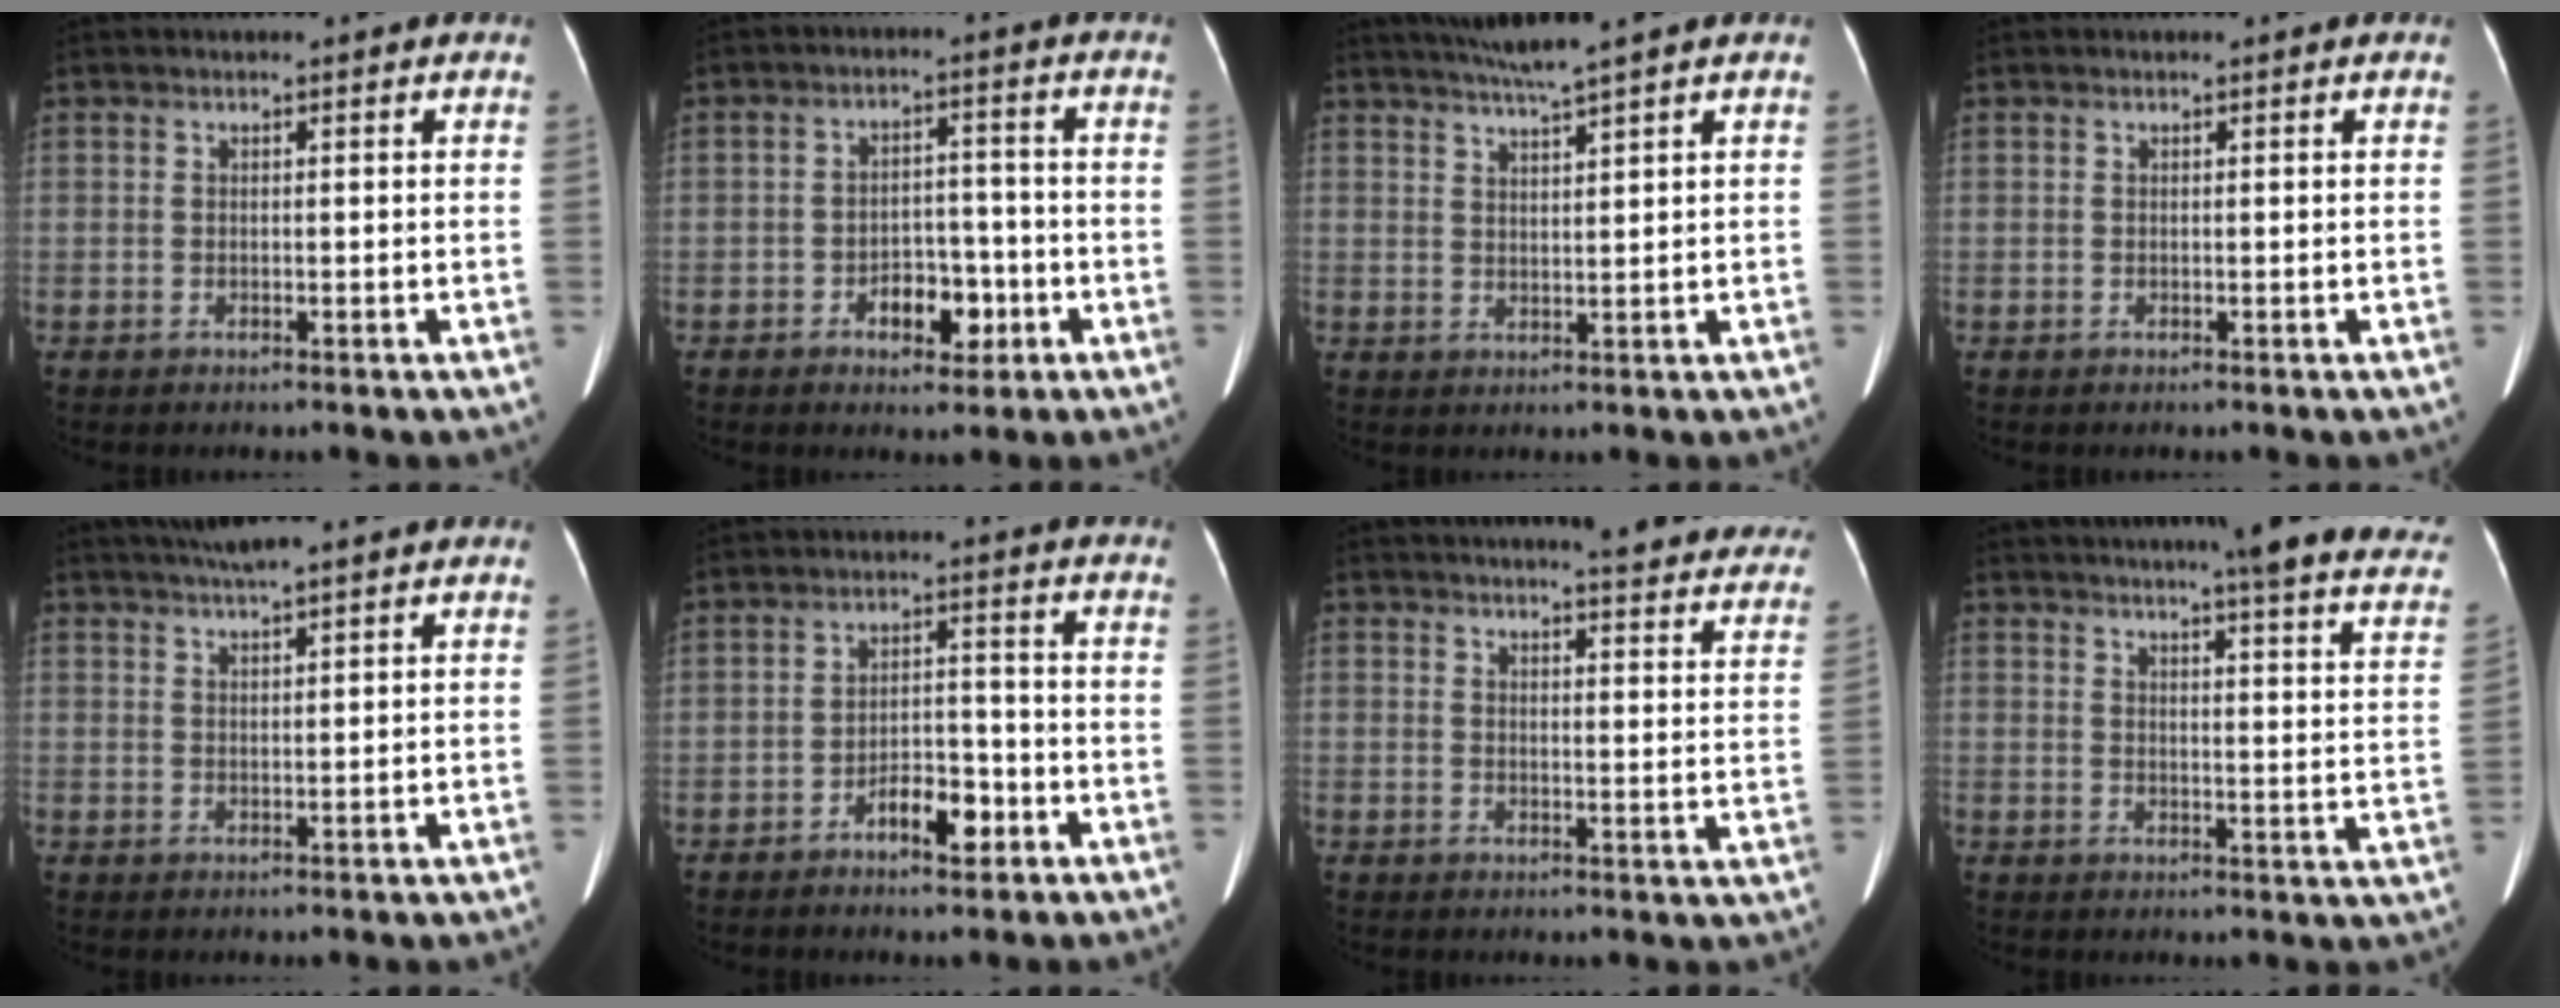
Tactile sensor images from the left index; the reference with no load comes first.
{"total": 5.9, "force": [-2.7, 3.4, 3.9], "torque": [-0.056, 0.015, -0.042]}
{"total": 4.7, "force": [3.8, -1.4, 2.3], "torque": [-0.041, 0.001, 0.075]}
{"total": 0.0}
{"total": 4.2, "force": [3.4, -0.5, 2.5], "torque": [-0.047, 0.019, 0.063]}
{"total": 5.7, "force": [-3.3, 2.3, 4.1], "torque": [-0.068, 0.013, -0.055]}
{"total": 22.9, "force": [21.0, 2.7, 8.7], "torque": [-0.100, -0.060, 0.227]}
{"total": 27.3, "force": [23.7, 1.5, 13.5], "torque": [-0.171, -0.054, 0.270]}